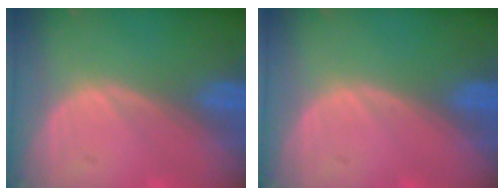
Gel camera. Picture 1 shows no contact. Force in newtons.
{"total": 0.0}